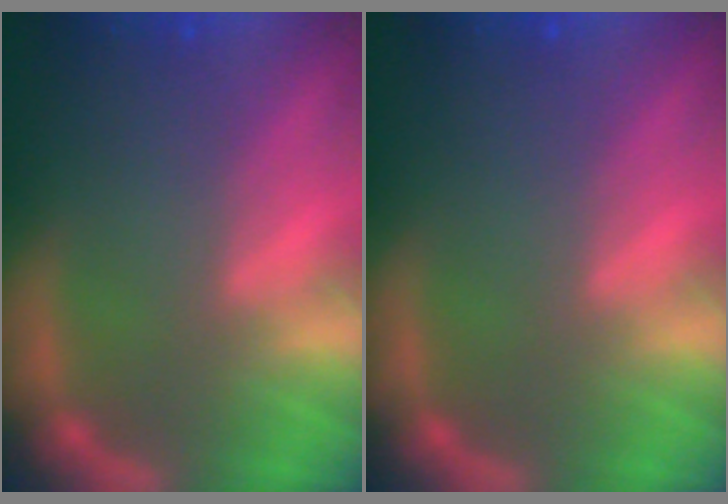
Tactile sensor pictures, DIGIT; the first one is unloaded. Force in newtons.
{"total": 0.0}